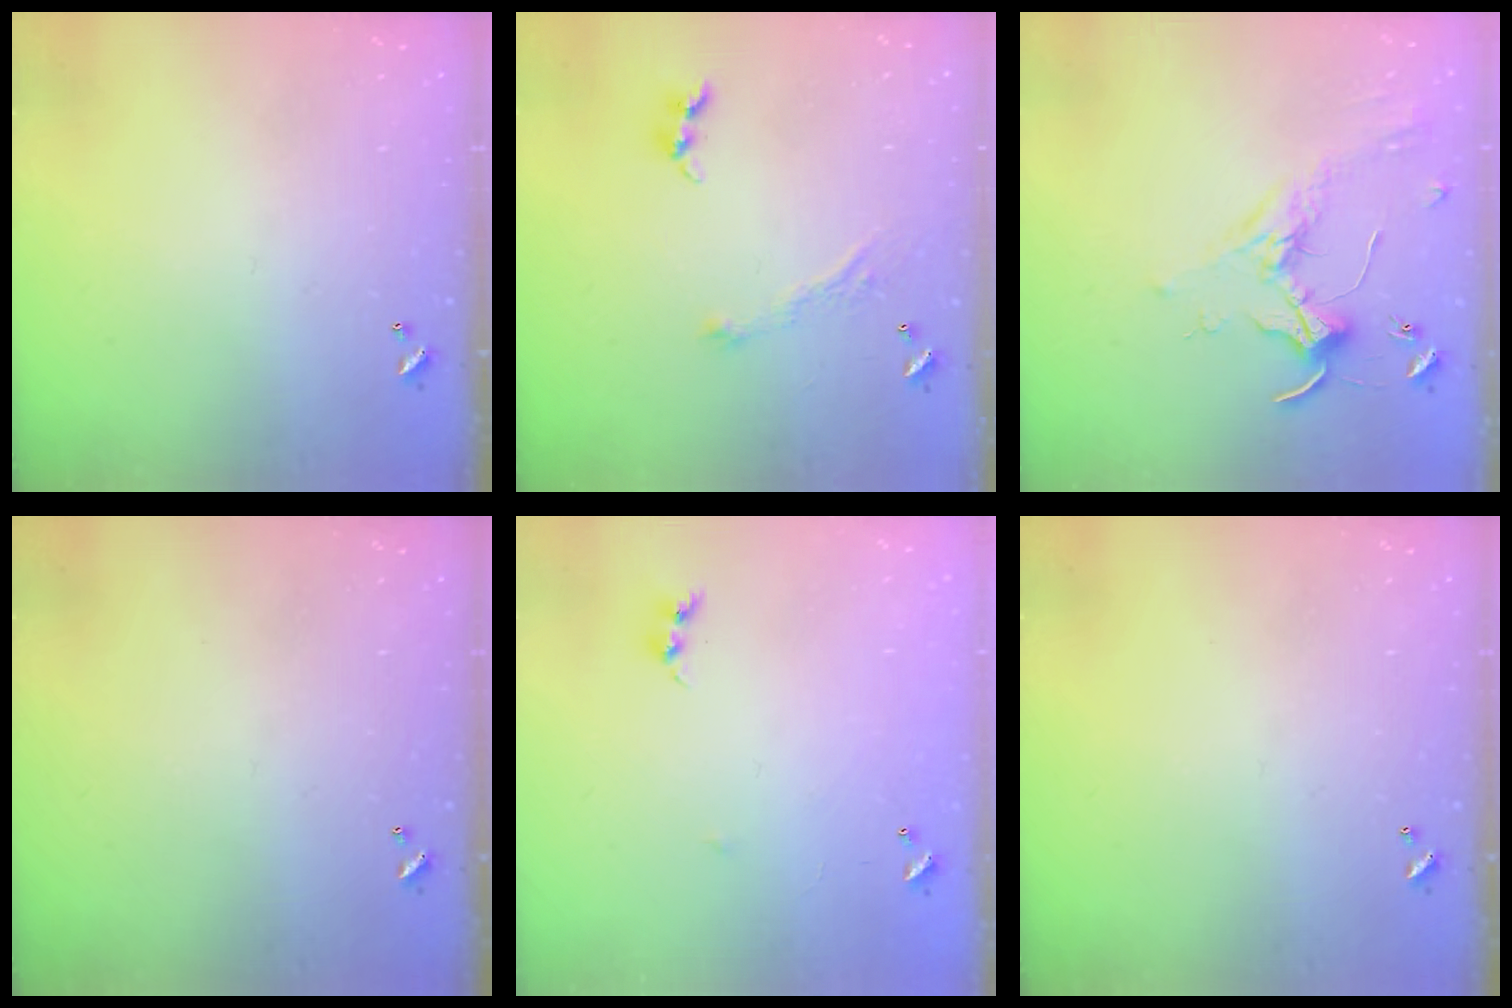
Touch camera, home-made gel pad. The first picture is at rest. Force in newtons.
{"total": 2.9, "press": 2.8, "slide": 0.4}
{"total": 1.7, "press": 1.7, "slide": 0.4}
{"total": 0.0}
{"total": 5.2, "press": 5.2, "slide": 0.6}
{"total": 0.0}